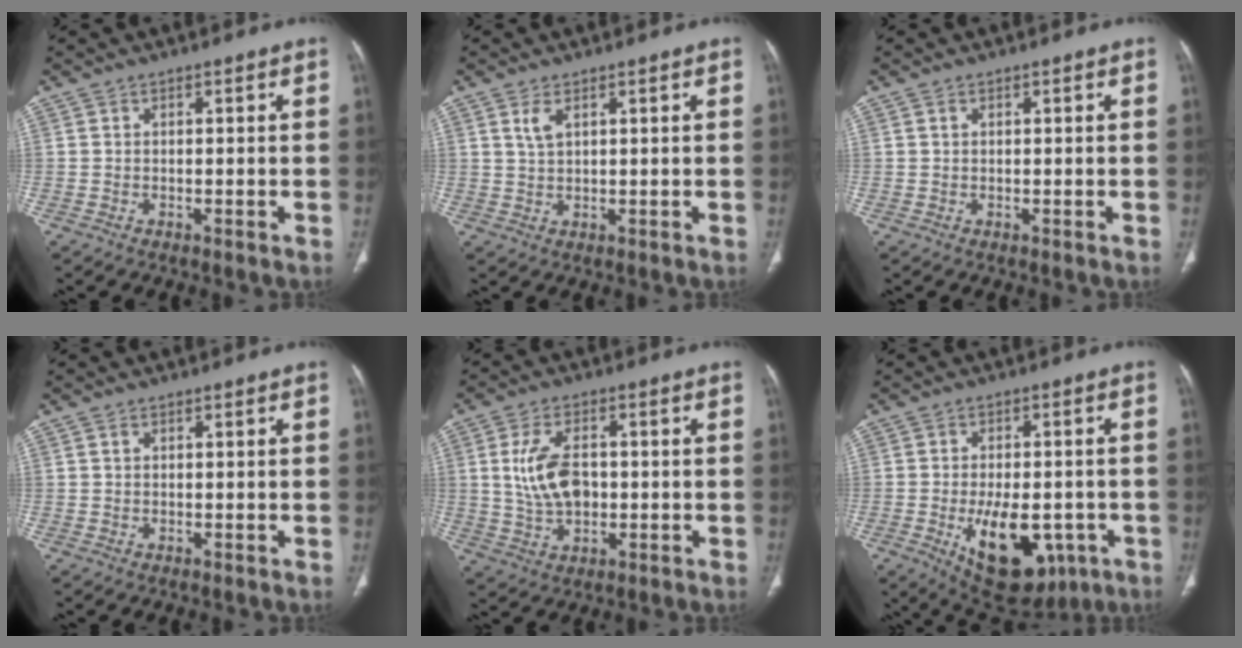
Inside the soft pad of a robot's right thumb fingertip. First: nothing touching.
{"total": 2.7, "force": [1.4, 1.2, 2.0], "torque": [-0.045, -0.003, 0.036]}
{"total": 0.6, "force": [0.3, 0.4, 0.3], "torque": [-0.008, 0.003, 0.006]}
{"total": 0.8, "force": [0.4, 0.5, 0.4], "torque": [-0.008, 0.002, 0.007]}
{"total": 9.6, "force": [0.6, 5.9, 7.6], "torque": [-0.138, 0.003, 0.019]}
{"total": 16.3, "force": [-5.5, 9.0, 12.5], "torque": [-0.167, 0.003, -0.058]}